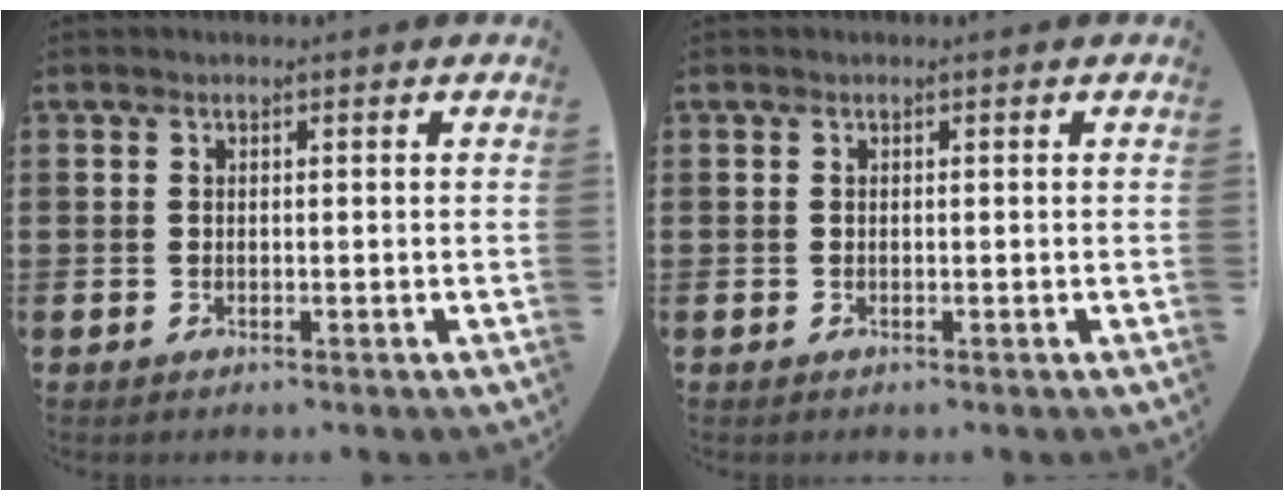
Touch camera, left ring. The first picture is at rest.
{"total": 0.0}